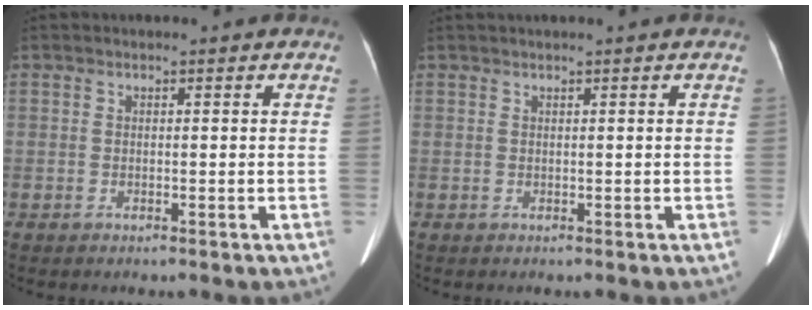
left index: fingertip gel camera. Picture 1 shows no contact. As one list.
[{"total": 1.1, "force": [0.9, -0.2, 0.6], "torque": [-0.009, 0.019, 0.021]}]